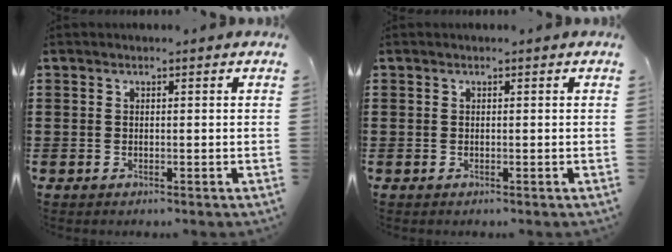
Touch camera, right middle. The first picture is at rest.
{"total": 0.0}